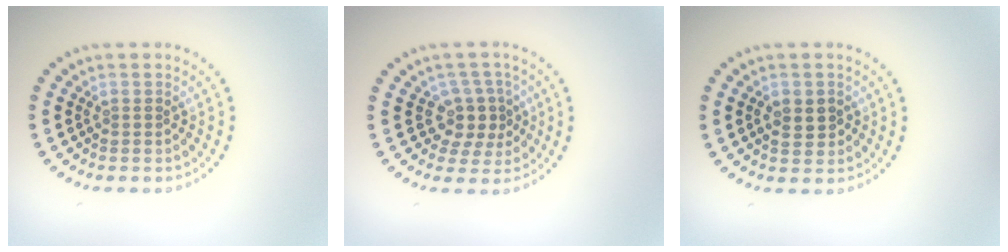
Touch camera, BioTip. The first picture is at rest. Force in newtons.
{"total": 3.0, "press": 2.5, "slide": 1.7}
{"total": 2.2, "press": 2.2, "slide": 0.1}